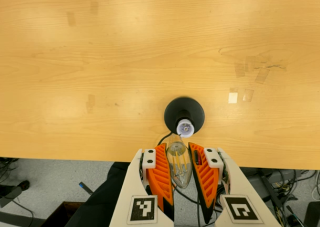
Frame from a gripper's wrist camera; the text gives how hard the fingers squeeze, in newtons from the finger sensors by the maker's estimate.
{"total": 19.7, "left": 21.6, "right": 17.8}